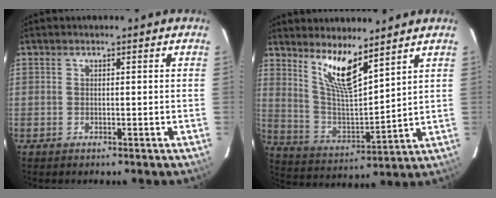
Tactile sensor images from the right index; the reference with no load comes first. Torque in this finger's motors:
{"motor_torque": [0.26, 0.25, 0.32, 0.09]}